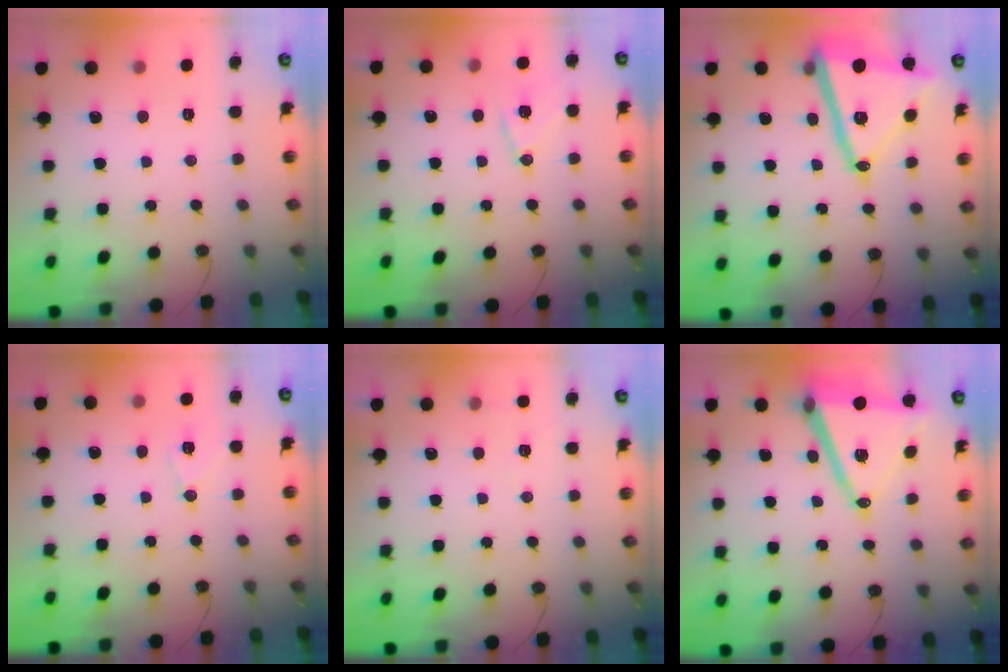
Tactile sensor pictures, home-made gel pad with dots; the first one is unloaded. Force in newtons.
{"total": 10.8, "press": 10.8, "slide": 0.8}
{"total": 20.2, "press": 20.1, "slide": 1.7}
{"total": 7.3, "press": 7.2, "slide": 1.0}
{"total": 5.4, "press": 3.1, "slide": 4.5}
{"total": 17.0, "press": 16.6, "slide": 3.7}